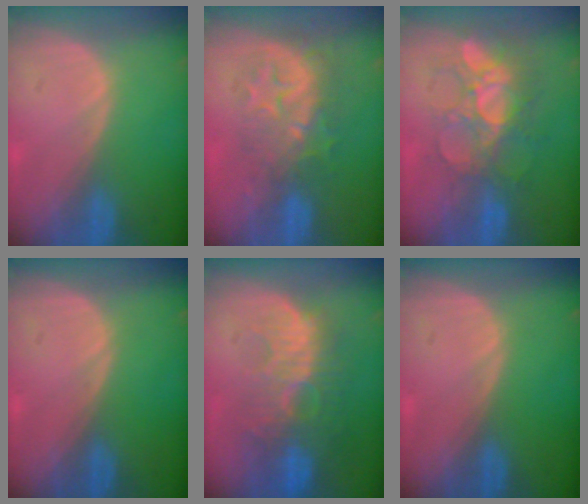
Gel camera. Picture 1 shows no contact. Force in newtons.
{"total": 9.2, "press": 7.9, "slide": 4.7}
{"total": 9.6, "press": 8.5, "slide": 4.4}
{"total": 0.0}
{"total": 10.9, "press": 9.4, "slide": 5.4}
{"total": 0.0}